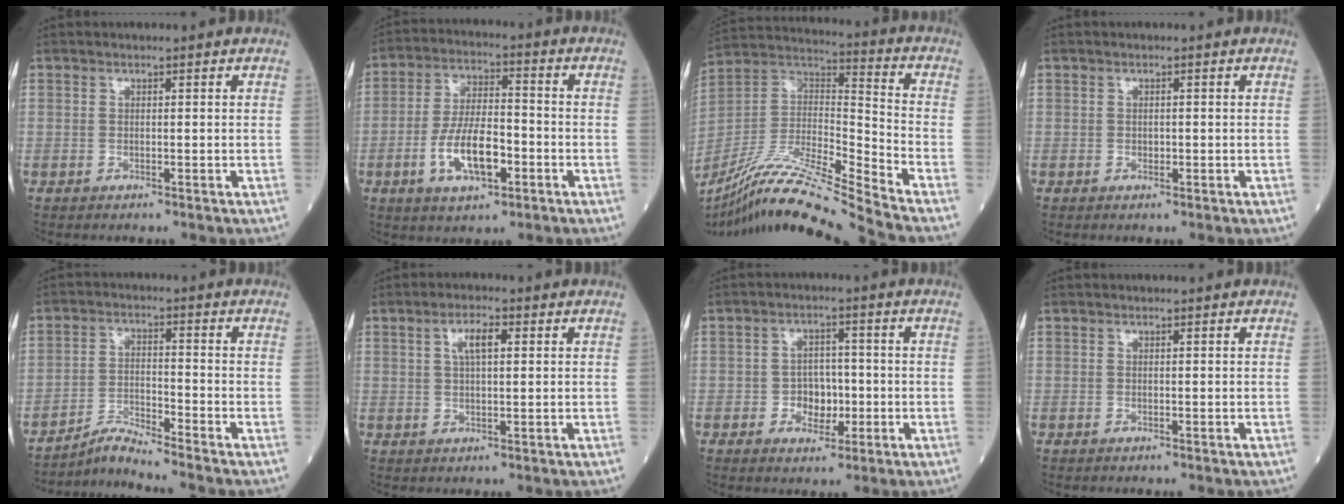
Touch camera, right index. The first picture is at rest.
{"total": 9.8, "force": [-3.4, 3.7, 8.5], "torque": [-0.166, 0.004, -0.061]}
{"total": 20.4, "force": [-17.9, -1.8, 9.7], "torque": [-0.203, -0.007, -0.328]}
{"total": 0.6, "force": [-0.1, 0.5, 0.3], "torque": [-0.001, 0.001, -0.003]}
{"total": 4.9, "force": [-4.7, -1.6, 0.3], "torque": [-0.018, -0.017, -0.088]}
{"total": 3.9, "force": [1.3, 1.2, 3.5], "torque": [-0.067, 0.008, 0.025]}
{"total": 4.5, "force": [-1.1, 3.3, 2.8], "torque": [-0.035, 0.008, -0.015]}
{"total": 0.0}